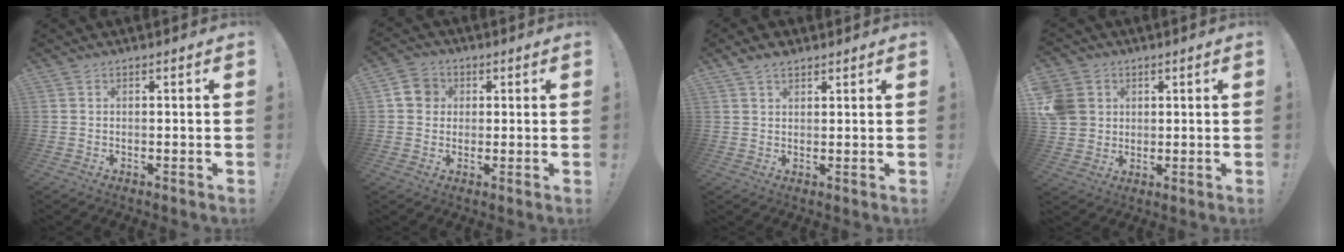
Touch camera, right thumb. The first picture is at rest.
{"total": 6.7, "force": [1.5, 6.0, 2.8], "torque": [-0.040, 0.008, 0.032]}
{"total": 3.4, "force": [2.5, 1.8, 1.4], "torque": [-0.017, -0.010, 0.045]}
{"total": 8.7, "force": [2.2, 7.8, 3.1], "torque": [-0.074, -0.002, 0.046]}